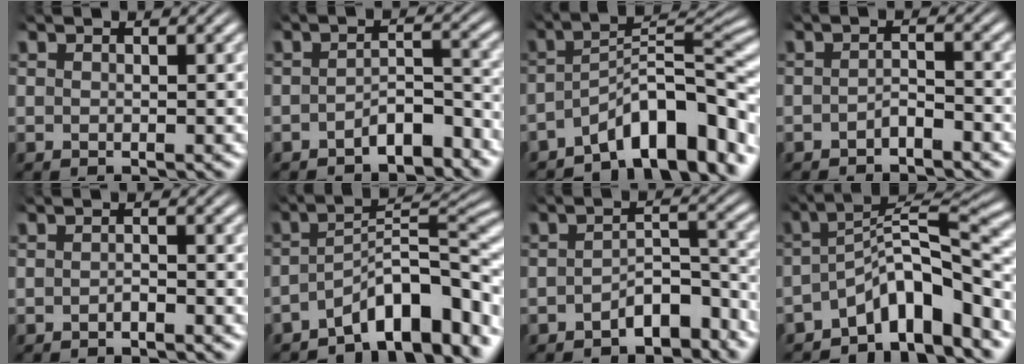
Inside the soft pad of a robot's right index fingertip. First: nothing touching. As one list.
[{"total": 3.3, "force": [-3.0, 0.6, 1.4], "torque": [-0.008, -0.005, -0.051]}, {"total": 8.3, "force": [-4.0, 3.0, 6.7], "torque": [-0.105, -0.019, -0.054]}, {"total": 1.7, "force": [-1.5, 0.3, 0.7], "torque": [-0.006, -0.006, -0.027]}, {"total": 1.0, "force": [-1.0, -0.1, 0.2], "torque": [-0.003, -0.001, -0.017]}, {"total": 7.6, "force": [-3.6, 2.5, 6.2], "torque": [-0.094, -0.015, -0.050]}, {"total": 4.0, "force": [-3.4, 1.1, 1.9], "torque": [-0.017, -0.005, -0.052]}, {"total": 7.1, "force": [-3.1, 2.6, 5.9], "torque": [-0.095, -0.017, -0.038]}]